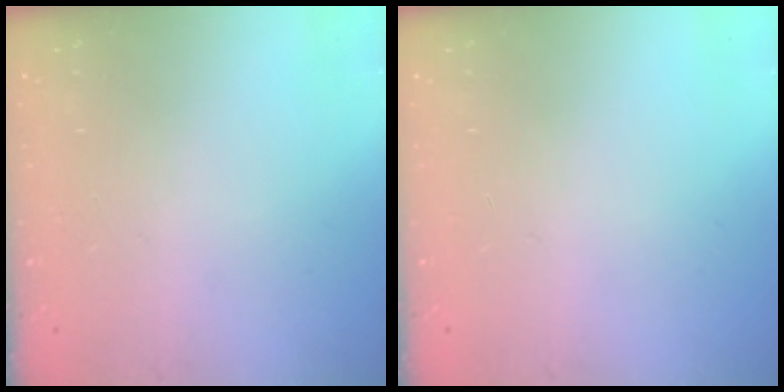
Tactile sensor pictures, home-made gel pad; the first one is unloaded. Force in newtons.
{"total": 0.0}